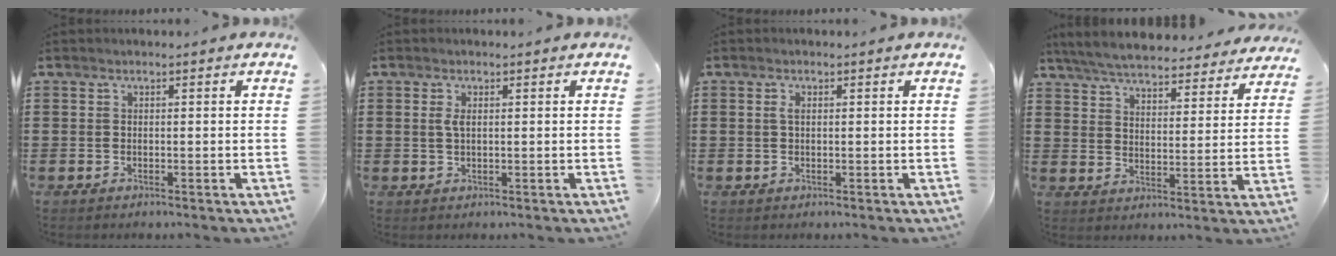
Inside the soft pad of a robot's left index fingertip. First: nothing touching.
{"total": 1.7, "force": [0.4, 0.6, 1.6], "torque": [-0.039, 0.001, 0.004]}
{"total": 1.2, "force": [0.2, 0.5, 1.1], "torque": [-0.030, 0.001, 0.000]}
{"total": 6.0, "force": [5.9, 0.1, 1.2], "torque": [-0.053, -0.038, 0.101]}